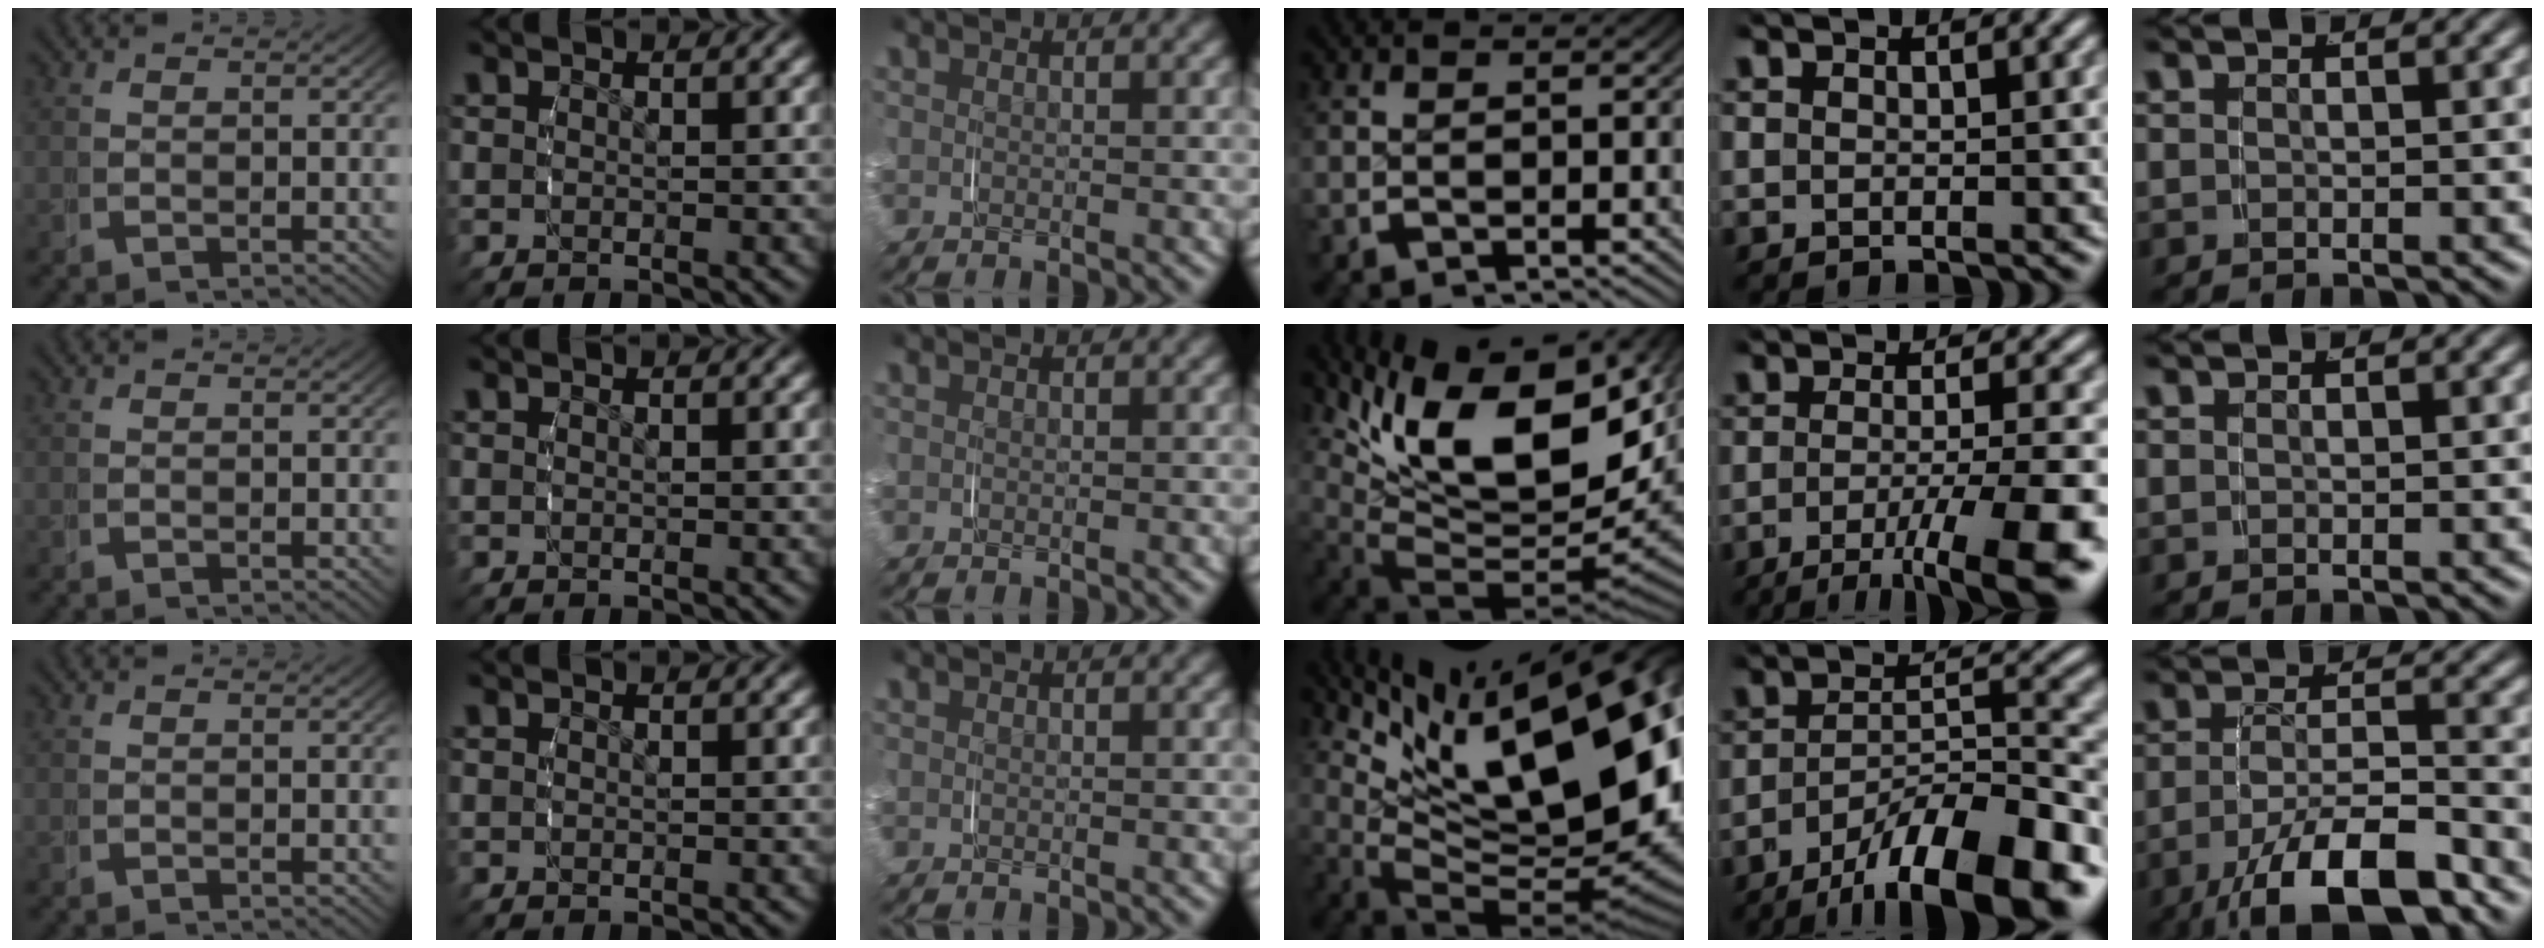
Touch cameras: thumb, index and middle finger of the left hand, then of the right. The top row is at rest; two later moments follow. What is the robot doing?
{"motion": "grasp_and_lifting", "object": "plastic wrap"}